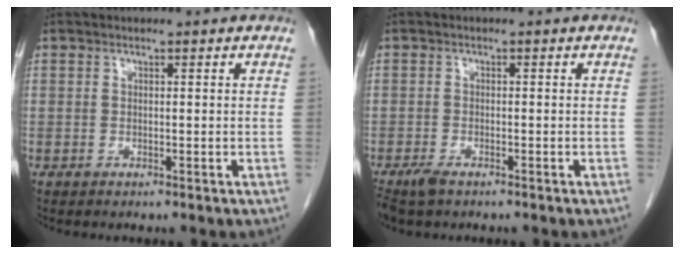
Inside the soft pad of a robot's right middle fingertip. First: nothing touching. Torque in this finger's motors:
{"motor_torque": [0.32, -0.19, 0.01, 0.02]}